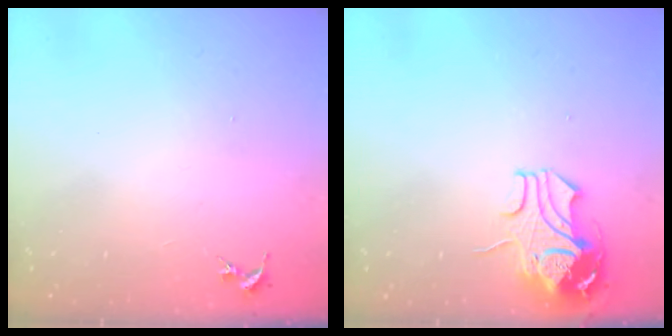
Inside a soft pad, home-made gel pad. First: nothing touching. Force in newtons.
{"total": 10.0, "press": 9.9, "slide": 1.5}